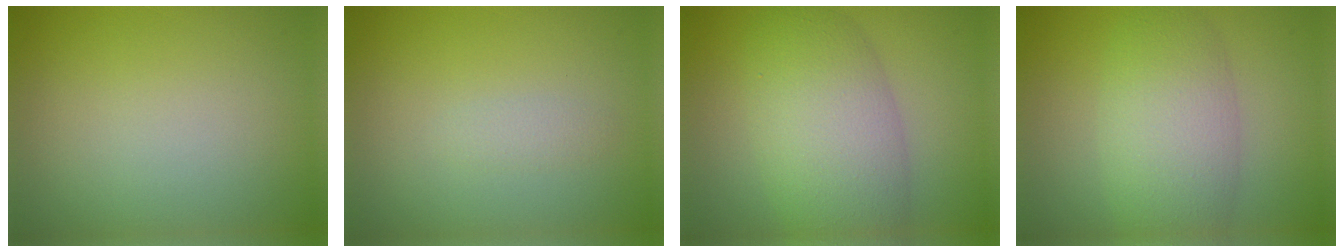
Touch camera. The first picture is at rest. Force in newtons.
{"total": 0.8, "press": 0.8, "slide": 0.0}
{"total": 7.7, "press": 7.7, "slide": 0.3}
{"total": 6.2, "press": 6.2, "slide": 0.3}